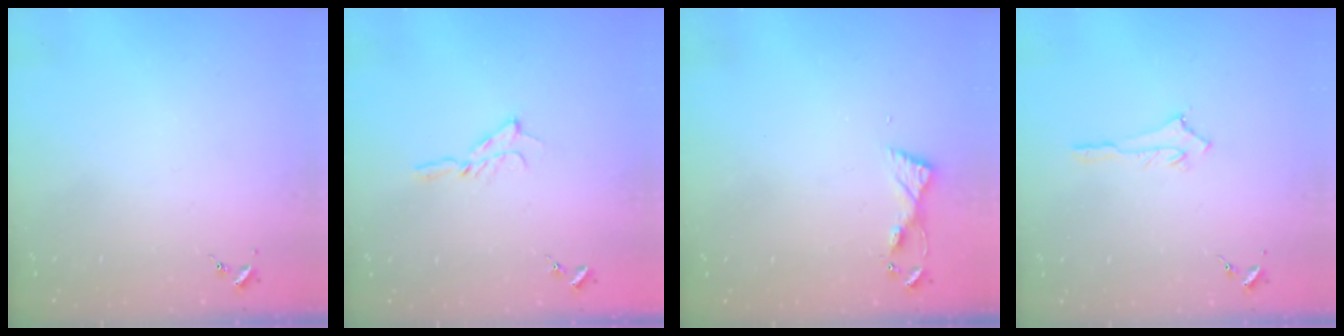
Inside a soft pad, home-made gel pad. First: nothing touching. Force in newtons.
{"total": 5.1, "press": 5.0, "slide": 0.7}
{"total": 5.1, "press": 5.1, "slide": 0.5}
{"total": 2.9, "press": 2.9, "slide": 0.2}